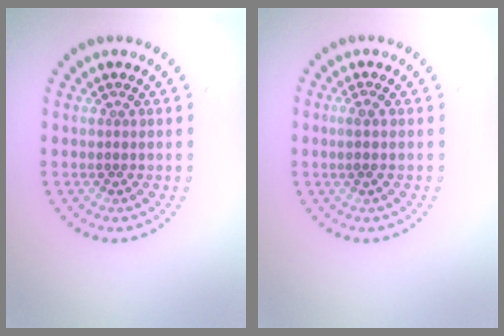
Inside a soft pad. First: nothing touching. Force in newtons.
{"total": 0.9, "press": 0.7, "slide": 0.6}